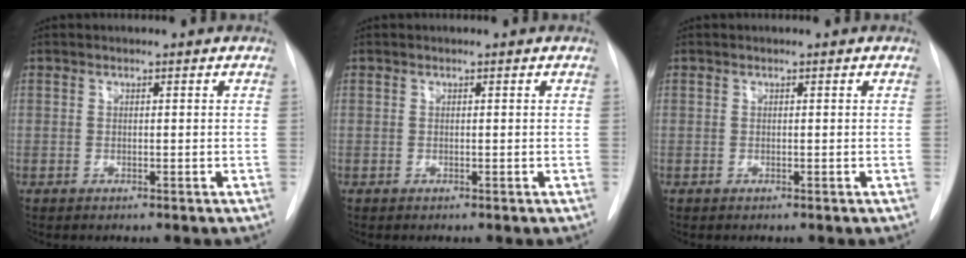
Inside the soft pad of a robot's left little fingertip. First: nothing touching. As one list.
[{"total": 0.0}, {"total": 0.0}]